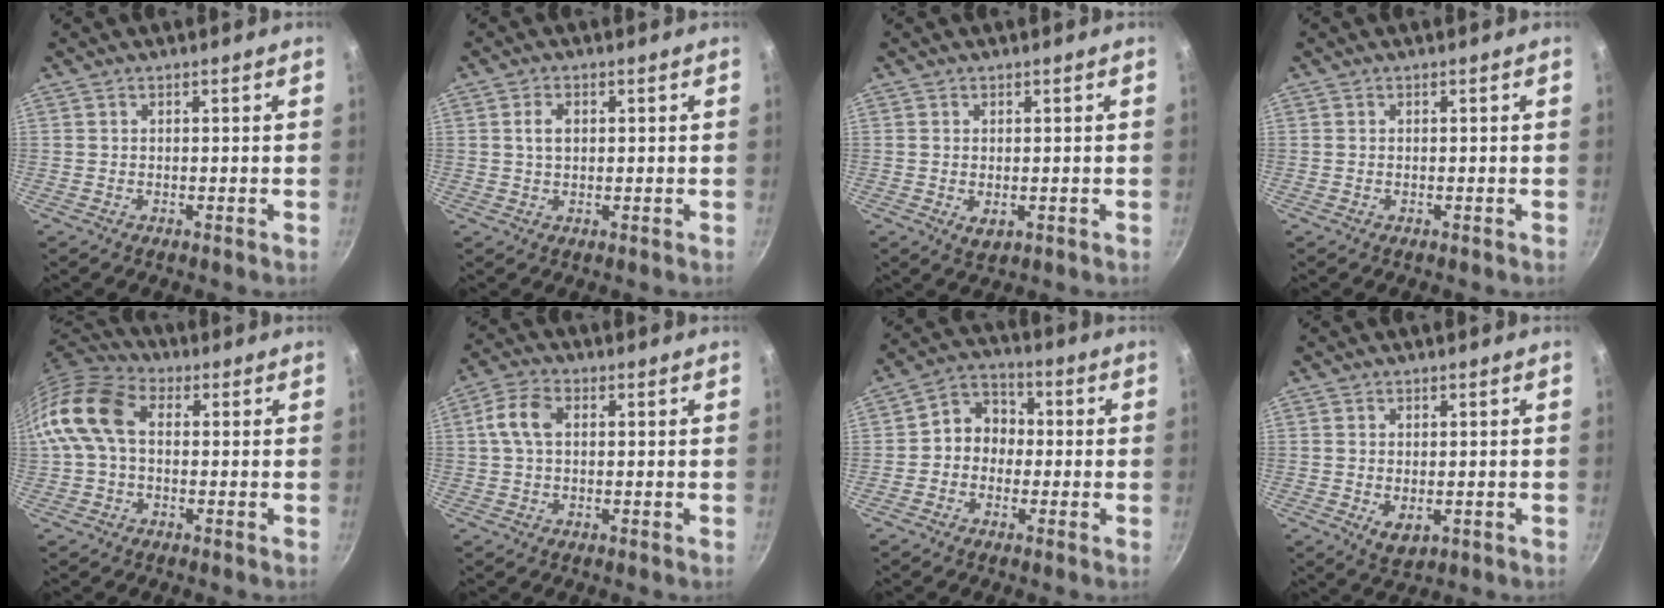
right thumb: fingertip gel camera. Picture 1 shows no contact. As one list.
[{"total": 3.1, "force": [0.6, 2.0, 2.3], "torque": [-0.034, 0.001, 0.010]}, {"total": 2.5, "force": [-0.4, 1.5, 2.0], "torque": [-0.032, -0.009, -0.003]}, {"total": 0.0}, {"total": 12.3, "force": [0.8, 8.2, 9.1], "torque": [-0.164, 0.029, -0.007]}, {"total": 6.3, "force": [1.1, 3.8, 4.9], "torque": [-0.103, 0.019, 0.013]}, {"total": 7.6, "force": [-0.5, 6.5, 3.8], "torque": [-0.021, 0.025, -0.028]}, {"total": 3.8, "force": [-0.6, 2.3, 3.0], "torque": [-0.048, -0.014, -0.003]}]